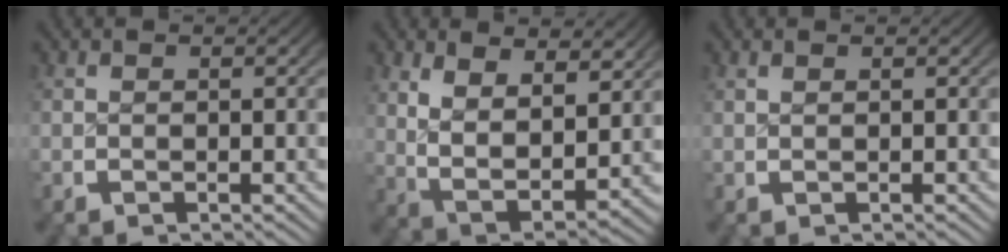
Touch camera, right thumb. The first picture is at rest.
{"total": 8.1, "force": [0.7, 5.2, 6.2], "torque": [-0.139, -0.043, 0.031]}
{"total": 0.6, "force": [0.4, -0.3, 0.3], "torque": [-0.006, 0.001, 0.011]}